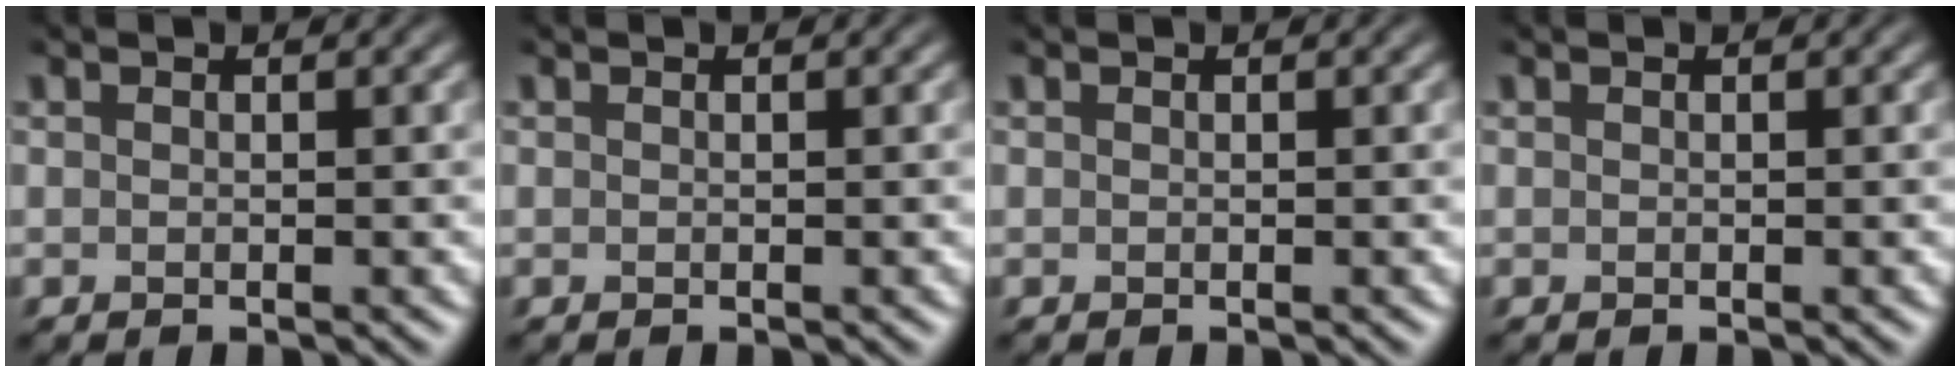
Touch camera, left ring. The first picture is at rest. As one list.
[{"total": 0.0}, {"total": 0.0}, {"total": 0.0}]